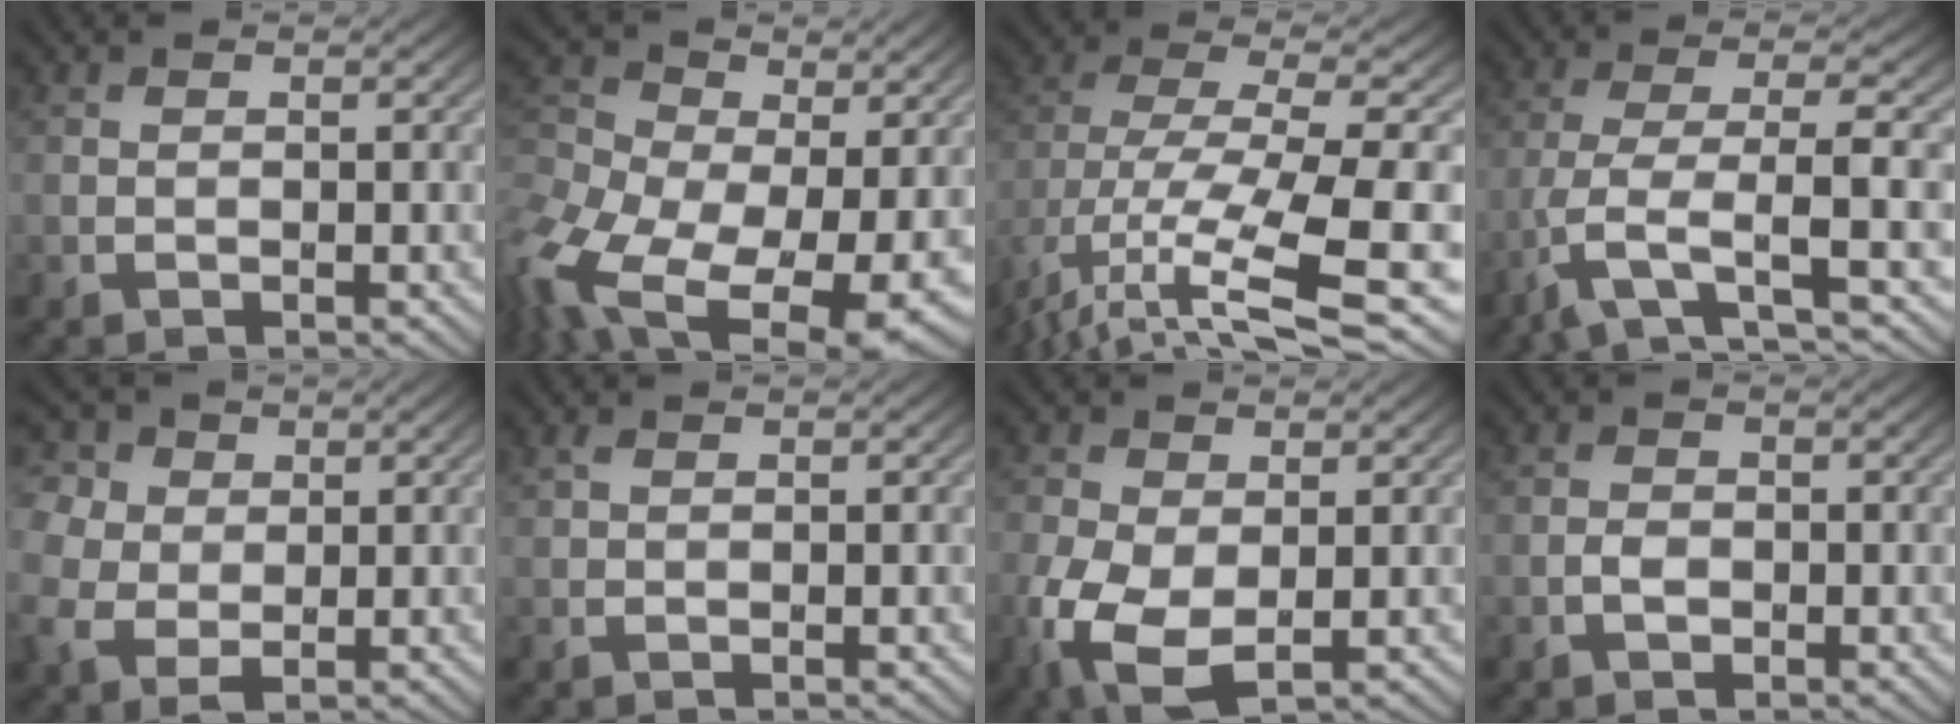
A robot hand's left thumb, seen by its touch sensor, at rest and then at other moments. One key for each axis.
{"total": 16.8, "fx": -6.5, "fy": 10.0, "fz": 11.9, "tx": -0.294, "ty": -0.027, "tz": -0.102}
{"total": 12.2, "fx": -5.1, "fy": 4.1, "fz": 10.3, "tx": -0.234, "ty": -0.014, "tz": -0.073}
{"total": 6.3, "fx": -2.9, "fy": 1.3, "fz": 5.5, "tx": -0.111, "ty": 0.004, "tz": -0.075}
{"total": 7.0, "fx": 0.8, "fy": 5.8, "fz": 3.8, "tx": -0.126, "ty": 0.005, "tz": 0.002}
{"total": 0.8, "fx": 0.4, "fy": 0.3, "fz": 0.6, "tx": -0.015, "ty": 0.004, "tz": 0.005}
{"total": 7.7, "fx": -2.4, "fy": 4.3, "fz": 5.9, "tx": -0.164, "ty": -0.022, "tz": -0.048}
{"total": 1.4, "fx": -0.6, "fy": 0.9, "fz": 0.9, "tx": -0.014, "ty": 0.003, "tz": -0.013}